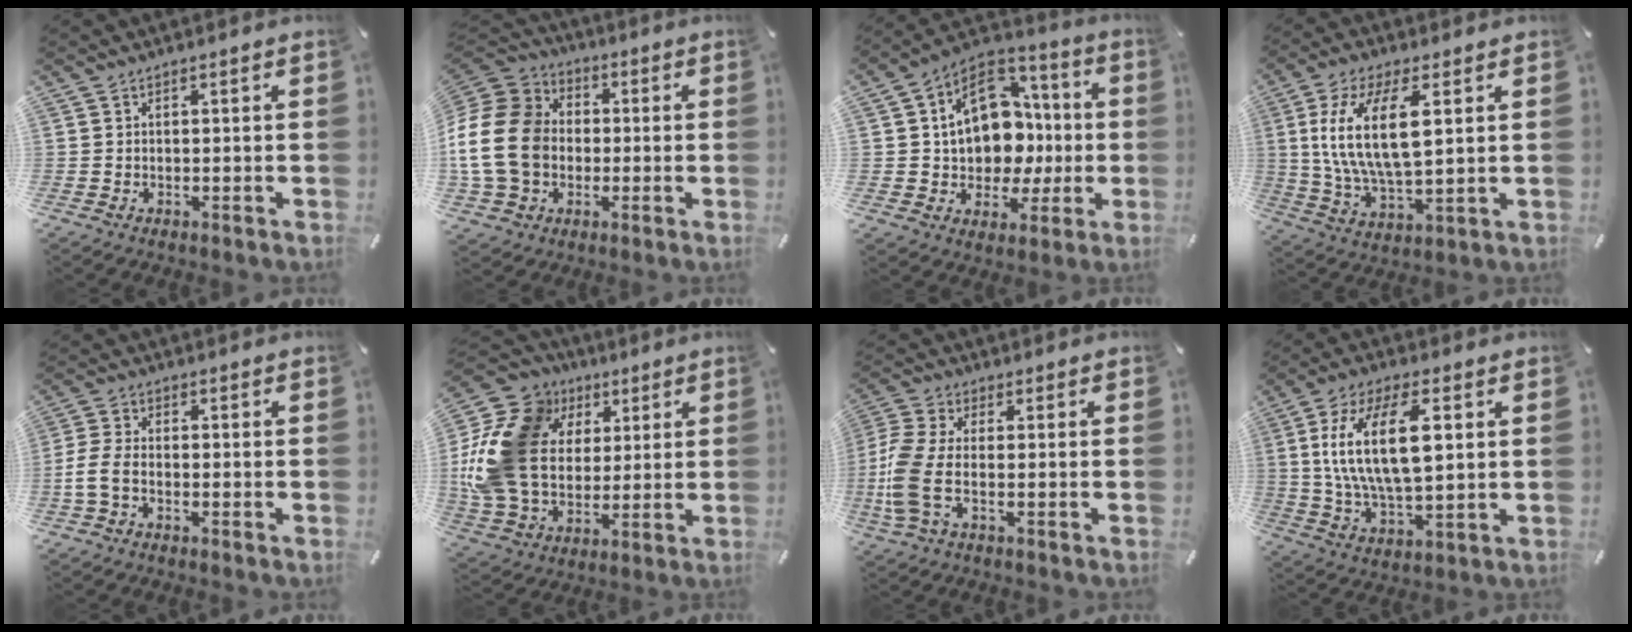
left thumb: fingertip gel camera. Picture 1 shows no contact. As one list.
[{"total": 19.9, "force": [-2.5, 16.5, 10.9], "torque": [-0.232, 0.029, -0.050]}, {"total": 17.0, "force": [1.4, 13.6, 10.1], "torque": [-0.171, -0.003, 0.034]}, {"total": 14.3, "force": [3.9, 6.1, 12.4], "torque": [-0.269, -0.010, 0.065]}, {"total": 5.0, "force": [-2.2, 2.6, 3.6], "torque": [-0.092, 0.001, -0.047]}, {"total": 19.3, "force": [2.6, 16.4, 9.8], "torque": [-0.196, -0.001, 0.052]}, {"total": 10.0, "force": [-1.8, 5.0, 8.4], "torque": [-0.205, -0.015, -0.033]}, {"total": 16.2, "force": [3.8, 7.1, 14.1], "torque": [-0.288, -0.004, 0.057]}]